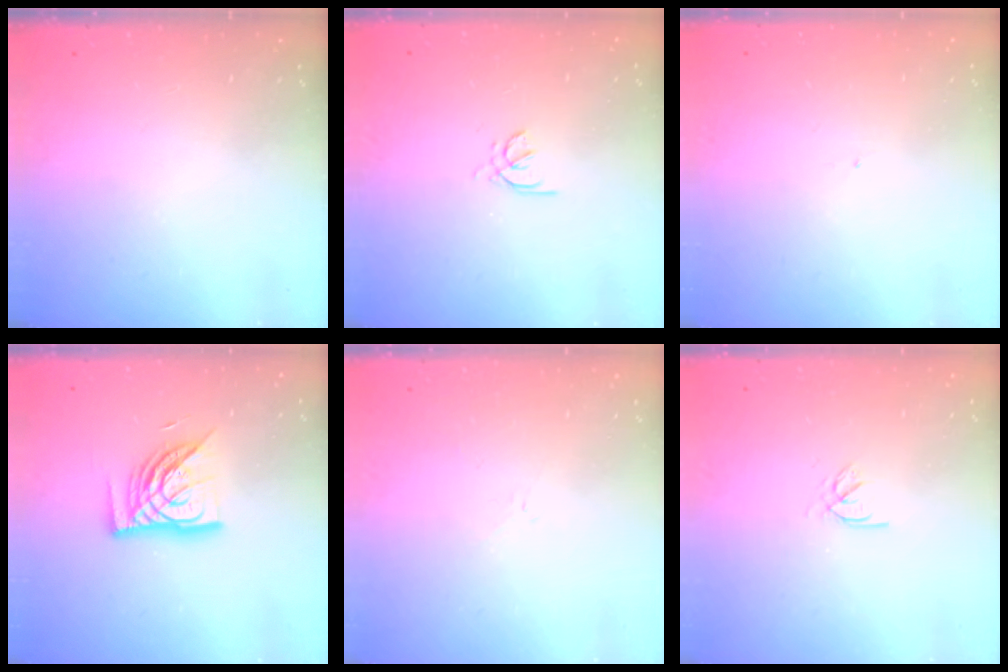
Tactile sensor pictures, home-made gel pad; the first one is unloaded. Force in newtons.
{"total": 2.0, "press": 1.9, "slide": 0.5}
{"total": 0.8, "press": 0.8, "slide": 0.1}
{"total": 13.8, "press": 13.7, "slide": 1.3}
{"total": 2.6, "press": 2.5, "slide": 0.6}
{"total": 2.3, "press": 2.2, "slide": 0.3}